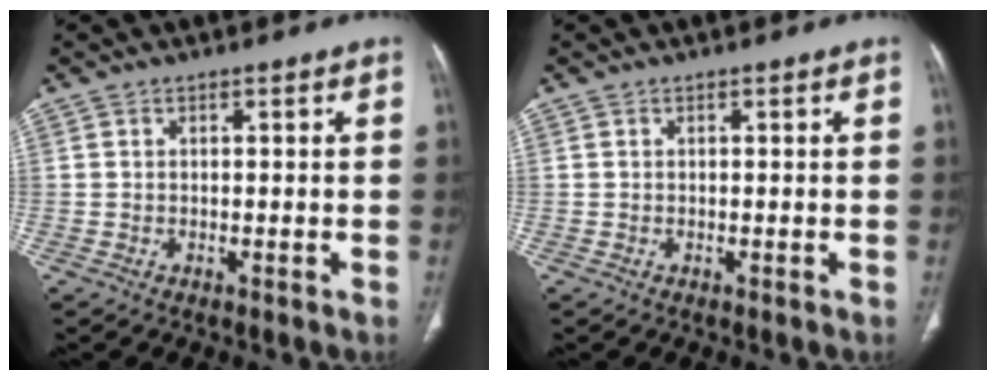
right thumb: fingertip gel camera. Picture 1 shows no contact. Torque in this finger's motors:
{"motor_torque": [0.10, 0.10, -0.05, 0.05, 0.00]}